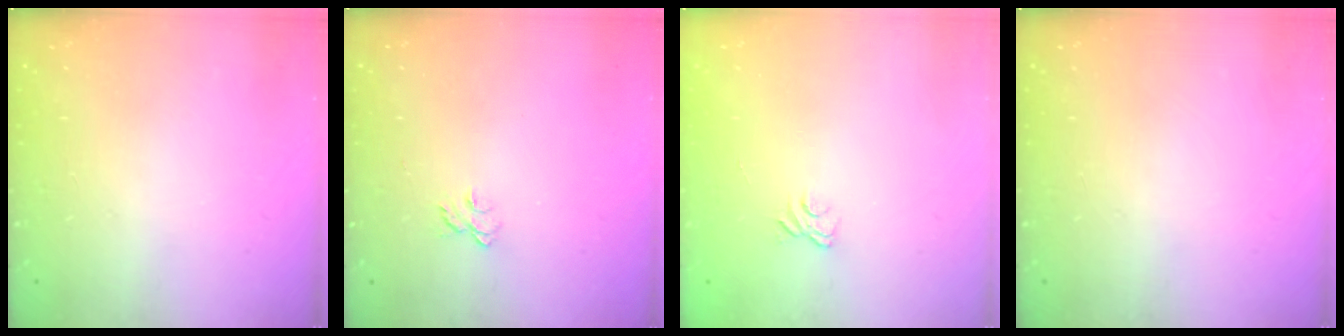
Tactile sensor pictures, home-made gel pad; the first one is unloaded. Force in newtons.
{"total": 6.5, "press": 6.5, "slide": 0.2}
{"total": 2.9, "press": 2.6, "slide": 1.3}
{"total": 0.0}